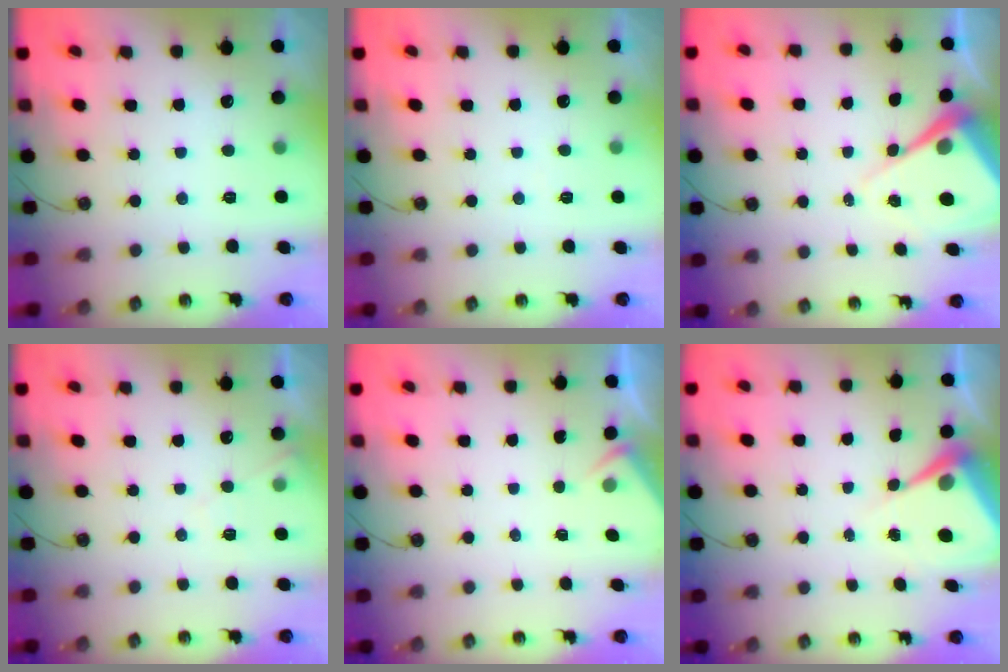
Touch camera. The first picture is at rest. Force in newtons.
{"total": 2.3, "press": 2.2, "slide": 0.4}
{"total": 8.5, "press": 8.5, "slide": 0.6}
{"total": 5.4, "press": 5.3, "slide": 0.8}
{"total": 2.2, "press": 2.1, "slide": 0.4}
{"total": 6.6, "press": 6.6, "slide": 0.5}